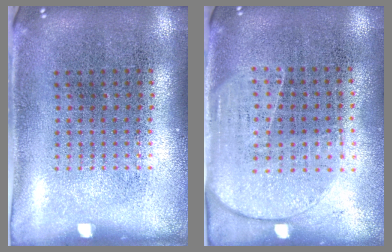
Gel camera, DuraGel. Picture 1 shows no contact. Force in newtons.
{"total": 1.8, "press": 1.5, "slide": 0.9}